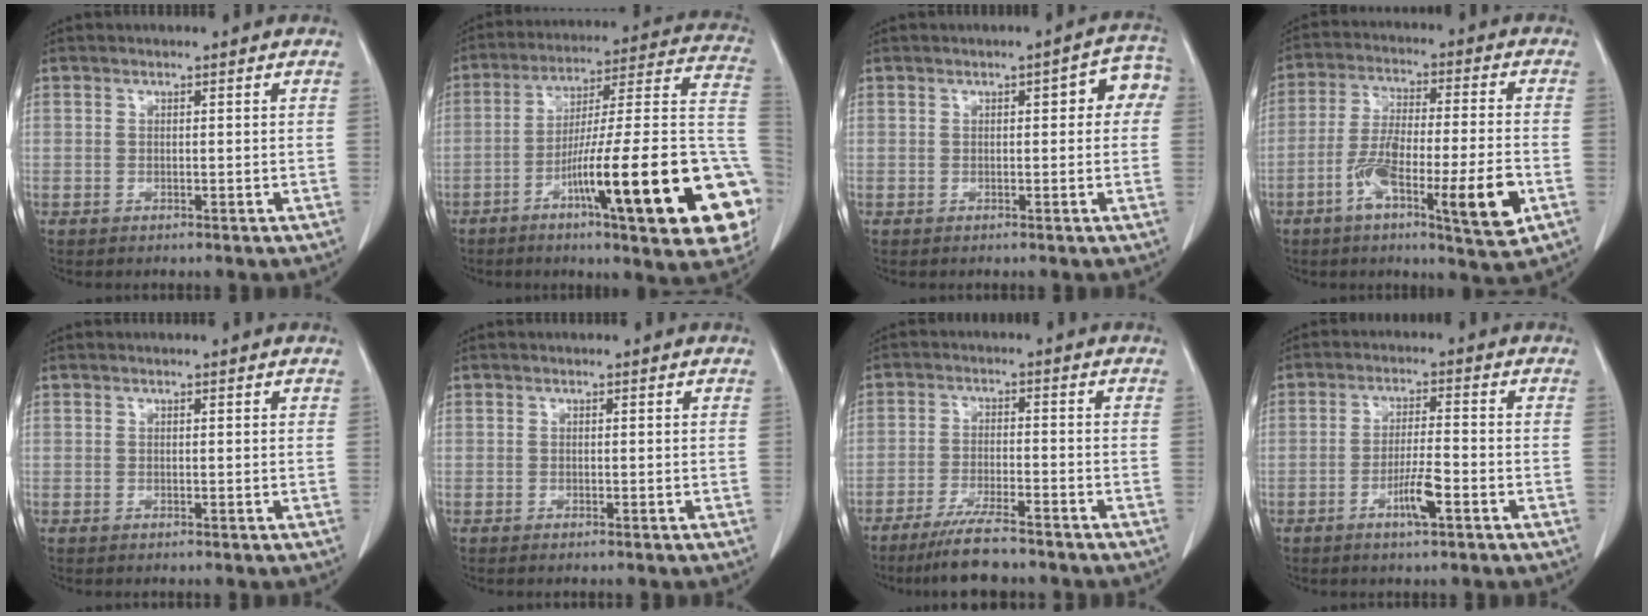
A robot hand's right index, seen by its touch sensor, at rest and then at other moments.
{"total": 27.9, "force": [-9.5, 2.5, 26.1], "torque": [-0.277, 0.002, -0.145]}
{"total": 4.9, "force": [1.0, 1.8, 4.5], "torque": [-0.041, 0.025, 0.005]}
{"total": 13.9, "force": [-5.4, 1.6, 12.7], "torque": [-0.221, -0.005, -0.089]}
{"total": 0.0}
{"total": 0.0}
{"total": 8.1, "force": [-6.8, 0.6, 4.3], "torque": [-0.075, -0.021, -0.114]}
{"total": 5.2, "force": [-2.4, 0.4, 4.6], "torque": [-0.086, -0.004, -0.045]}